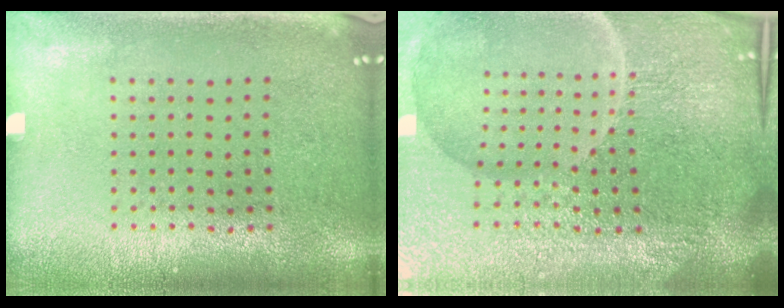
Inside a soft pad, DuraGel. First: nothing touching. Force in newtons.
{"total": 7.2, "press": 6.3, "slide": 3.5}